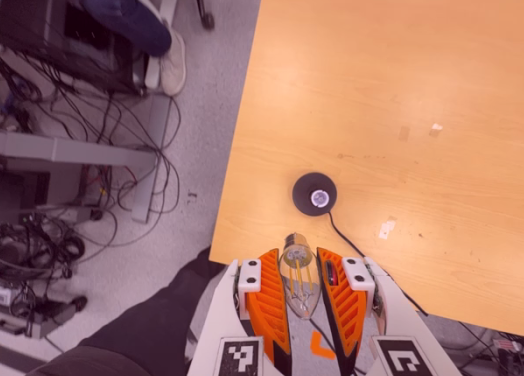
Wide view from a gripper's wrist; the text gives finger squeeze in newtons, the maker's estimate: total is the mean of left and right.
{"total": 15.3, "left": 15.7, "right": 14.9}